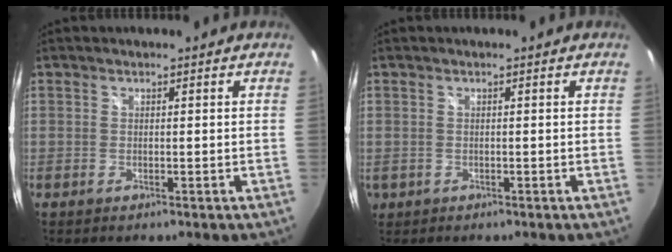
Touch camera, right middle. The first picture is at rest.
{"total": 1.7, "force": [-0.4, 1.5, 0.6], "torque": [-0.014, -0.004, -0.003]}